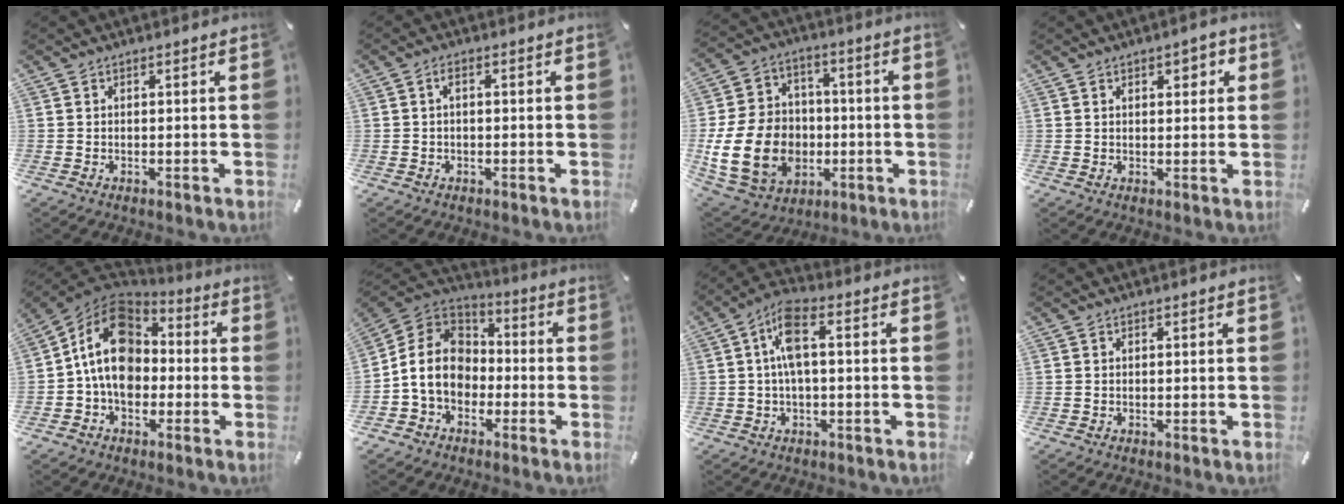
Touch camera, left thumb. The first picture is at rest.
{"total": 1.5, "force": [0.2, 0.7, 1.4], "torque": [-0.028, 0.004, 0.003]}
{"total": 19.2, "force": [-3.9, 15.0, 11.4], "torque": [-0.240, 0.025, -0.057]}
{"total": 2.7, "force": [1.3, 1.5, 1.9], "torque": [-0.024, 0.000, 0.017]}
{"total": 13.7, "force": [-0.3, 10.9, 8.4], "torque": [-0.169, 0.016, -0.006]}
{"total": 11.9, "force": [-3.1, 10.1, 5.6], "torque": [-0.144, 0.029, -0.056]}
{"total": 8.3, "force": [0.5, 3.3, 7.6], "torque": [-0.159, 0.007, 0.007]}
{"total": 0.0}